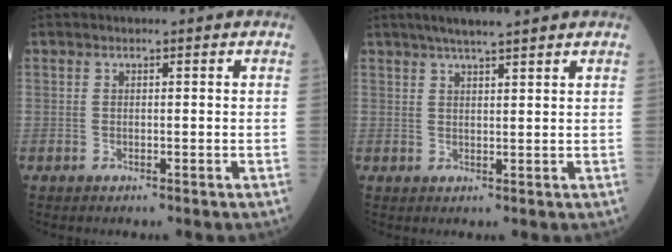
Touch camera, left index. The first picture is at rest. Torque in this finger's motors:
{"motor_torque": [0.28, -0.32, 0.05, 0.06]}